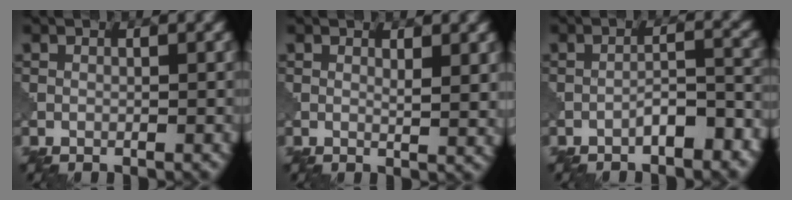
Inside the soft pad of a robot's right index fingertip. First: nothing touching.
{"total": 1.7, "force": [1.0, 0.4, 1.3], "torque": [-0.017, -0.004, 0.019]}
{"total": 3.3, "force": [-2.0, 1.1, 2.3], "torque": [-0.037, 0.014, -0.033]}